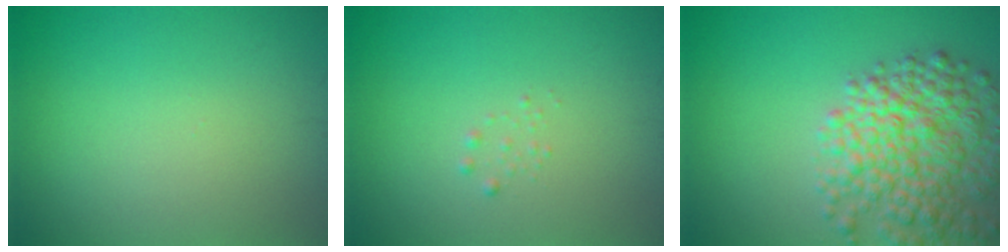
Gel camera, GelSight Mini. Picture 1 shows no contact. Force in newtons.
{"total": 0.6, "press": 0.6, "slide": 0.0}
{"total": 7.7, "press": 7.7, "slide": 0.4}